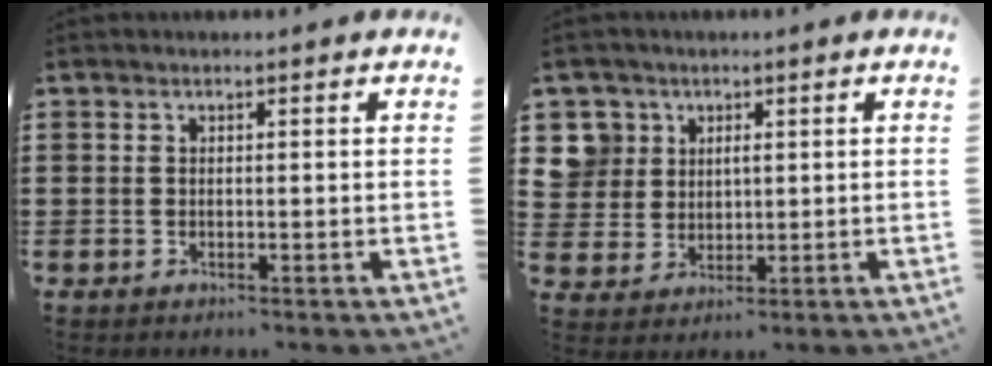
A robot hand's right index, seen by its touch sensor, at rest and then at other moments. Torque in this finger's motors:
{"motor_torque": [0.09, 0.05, 0.00, 0.00]}